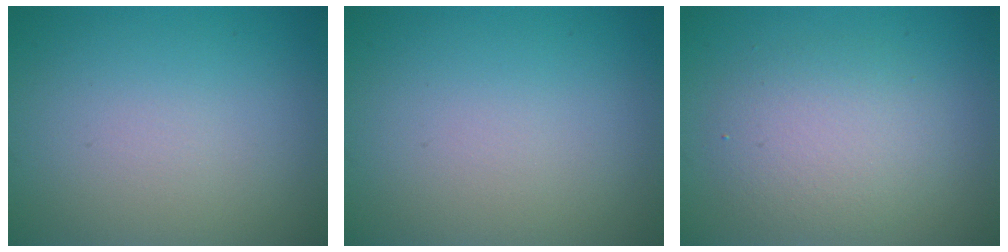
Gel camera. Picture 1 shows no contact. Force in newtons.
{"total": 0.0}
{"total": 3.8, "press": 3.8, "slide": 0.3}